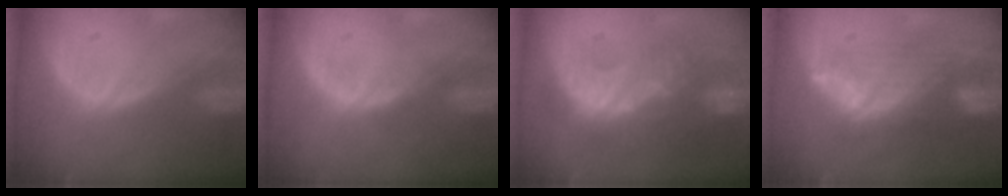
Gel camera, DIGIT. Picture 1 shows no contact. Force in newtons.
{"total": 0.7, "press": 0.6, "slide": 0.2}
{"total": 9.4, "press": 8.9, "slide": 2.9}
{"total": 7.3, "press": 7.1, "slide": 1.8}